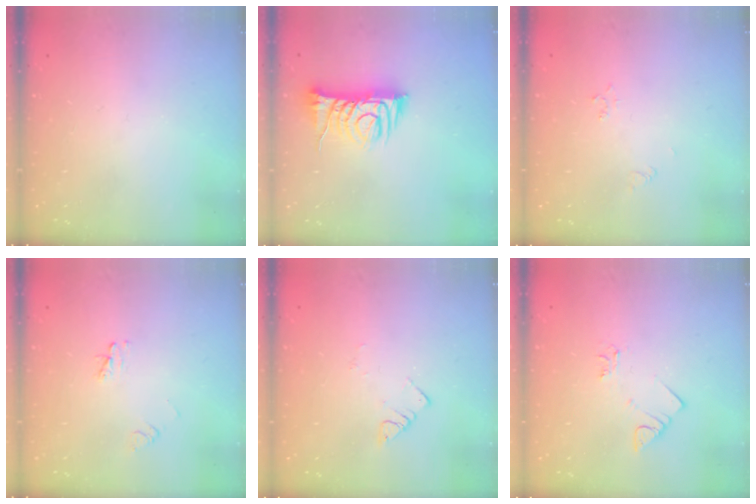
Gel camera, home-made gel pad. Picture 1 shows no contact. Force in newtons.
{"total": 9.7, "press": 9.7, "slide": 0.3}
{"total": 2.4, "press": 2.4, "slide": 0.3}
{"total": 2.9, "press": 2.9, "slide": 0.3}
{"total": 2.8, "press": 2.8, "slide": 0.3}
{"total": 3.7, "press": 3.6, "slide": 0.7}